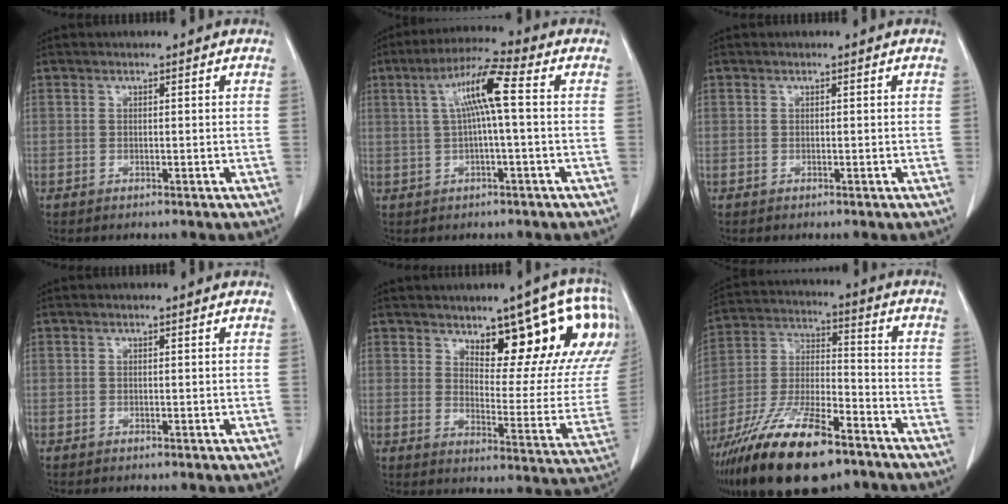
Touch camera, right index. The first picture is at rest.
{"total": 7.9, "force": [1.3, 0.2, 7.8], "torque": [-0.146, 0.023, 0.022]}
{"total": 0.0}
{"total": 0.0}
{"total": 17.7, "force": [11.2, 6.0, 12.3], "torque": [-0.137, -0.021, 0.135]}
{"total": 19.3, "force": [-13.2, 5.0, 13.3], "torque": [-0.268, -0.020, -0.237]}